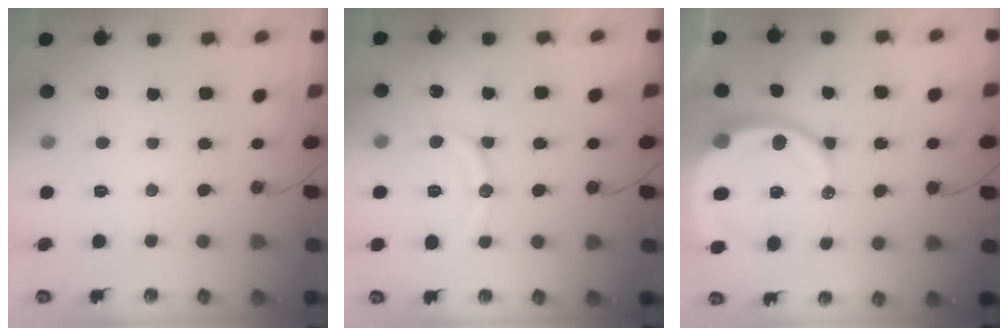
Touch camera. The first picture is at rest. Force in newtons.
{"total": 11.9, "press": 11.8, "slide": 0.9}
{"total": 14.4, "press": 14.3, "slide": 1.9}